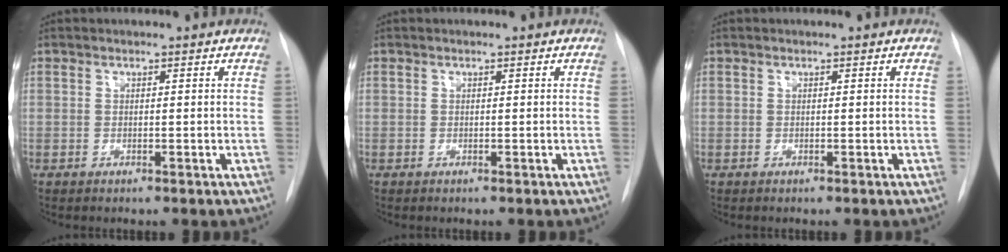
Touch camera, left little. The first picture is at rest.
{"total": 0.0}
{"total": 0.0}